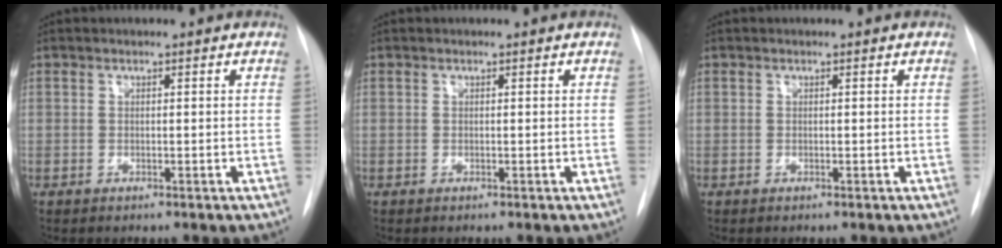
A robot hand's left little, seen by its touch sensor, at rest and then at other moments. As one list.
[{"total": 0.0}, {"total": 0.0}]